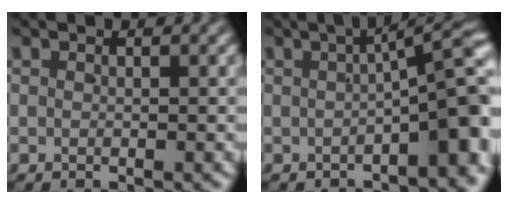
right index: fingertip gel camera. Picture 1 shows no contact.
{"total": 5.9, "force": [-0.9, 1.4, 5.6], "torque": [-0.062, 0.014, -0.011]}